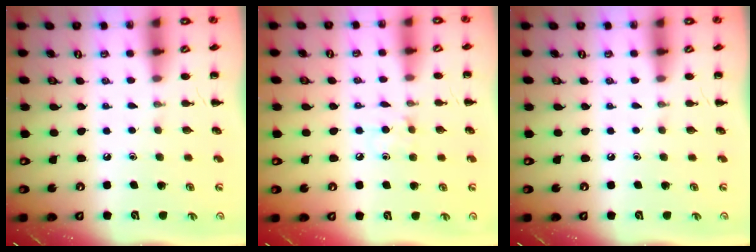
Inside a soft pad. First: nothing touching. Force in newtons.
{"total": 5.3, "press": 5.1, "slide": 1.3}
{"total": 0.0}